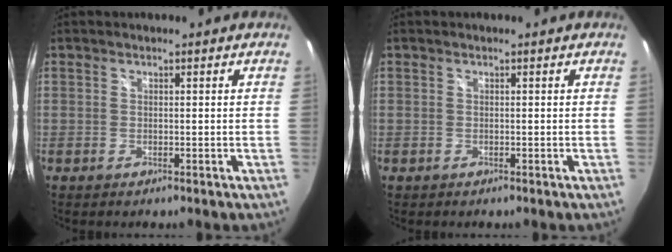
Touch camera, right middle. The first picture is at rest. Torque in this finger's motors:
{"motor_torque": [-0.45, -0.22, 0.00, -0.01]}